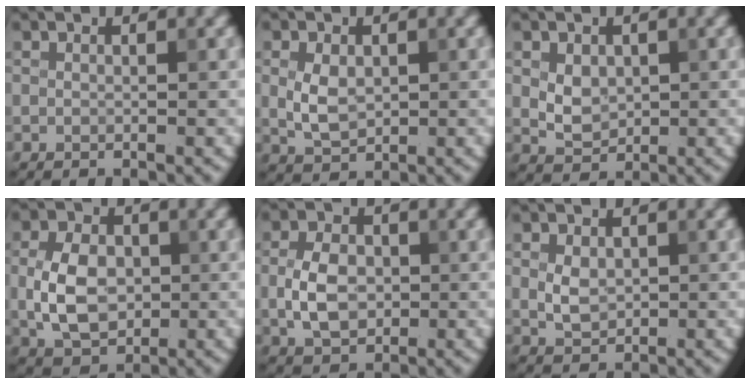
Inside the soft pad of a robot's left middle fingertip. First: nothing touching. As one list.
[{"total": 3.1, "force": [0.2, 2.2, 2.2], "torque": [-0.047, -0.001, 0.005]}, {"total": 2.5, "force": [0.4, 1.9, 1.6], "torque": [-0.029, -0.003, 0.008]}, {"total": 5.7, "force": [-0.4, 4.0, 4.0], "torque": [-0.082, 0.001, -0.008]}, {"total": 4.5, "force": [-0.4, 3.2, 3.1], "torque": [-0.061, 0.001, -0.011]}, {"total": 2.3, "force": [0.2, 1.7, 1.5], "torque": [-0.028, -0.001, 0.006]}]